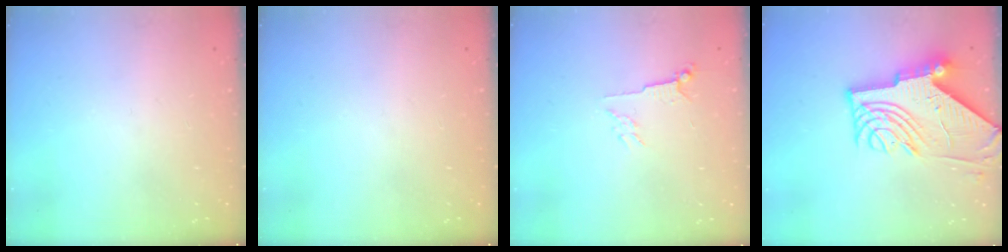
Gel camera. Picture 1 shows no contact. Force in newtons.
{"total": 0.0}
{"total": 3.6, "press": 3.6, "slide": 0.7}
{"total": 13.0, "press": 12.9, "slide": 1.6}